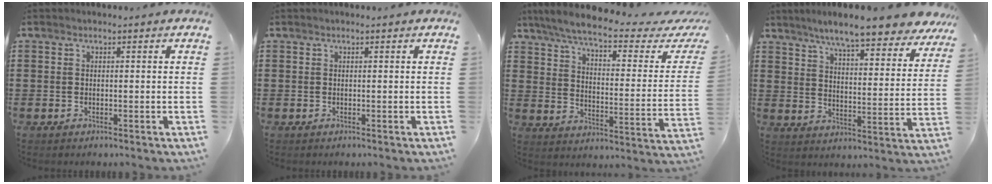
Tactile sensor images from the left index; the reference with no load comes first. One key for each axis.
{"total": 0.0}
{"total": 6.3, "fx": 5.0, "fy": 0.2, "fz": 3.7, "tx": -0.096, "ty": -0.031, "tz": 0.083}
{"total": 8.2, "fx": 7.3, "fy": 0.1, "fz": 3.7, "tx": -0.094, "ty": -0.043, "tz": 0.123}